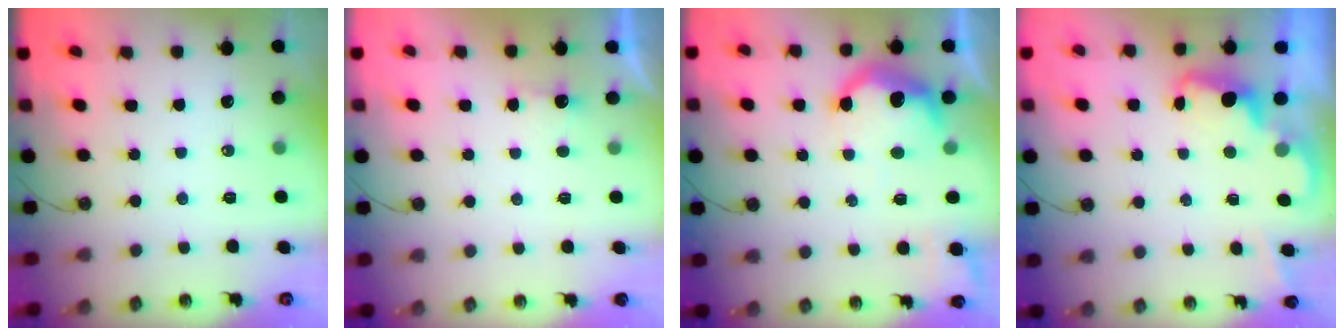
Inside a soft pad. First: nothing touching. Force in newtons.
{"total": 1.3, "press": 1.0, "slide": 0.8}
{"total": 14.0, "press": 13.9, "slide": 1.2}
{"total": 2.4, "press": 2.3, "slide": 0.5}